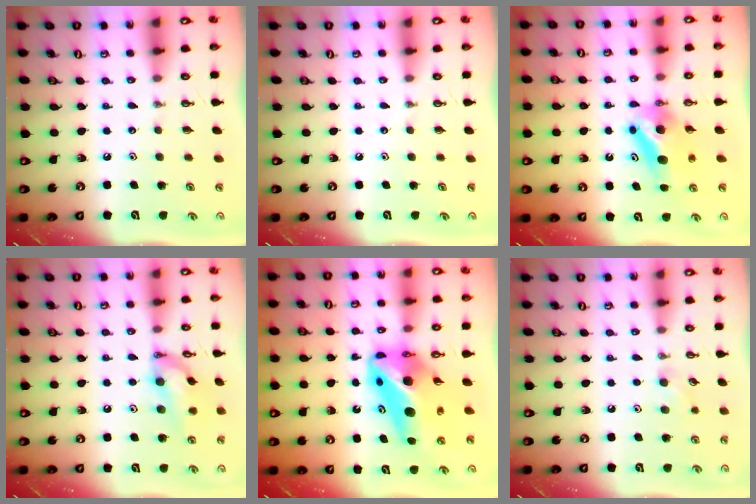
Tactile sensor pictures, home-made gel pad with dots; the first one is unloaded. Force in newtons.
{"total": 0.0}
{"total": 6.7, "press": 6.6, "slide": 1.3}
{"total": 14.2, "press": 13.4, "slide": 4.6}
{"total": 15.8, "press": 15.7, "slide": 1.1}
{"total": 5.7, "press": 5.5, "slide": 1.3}